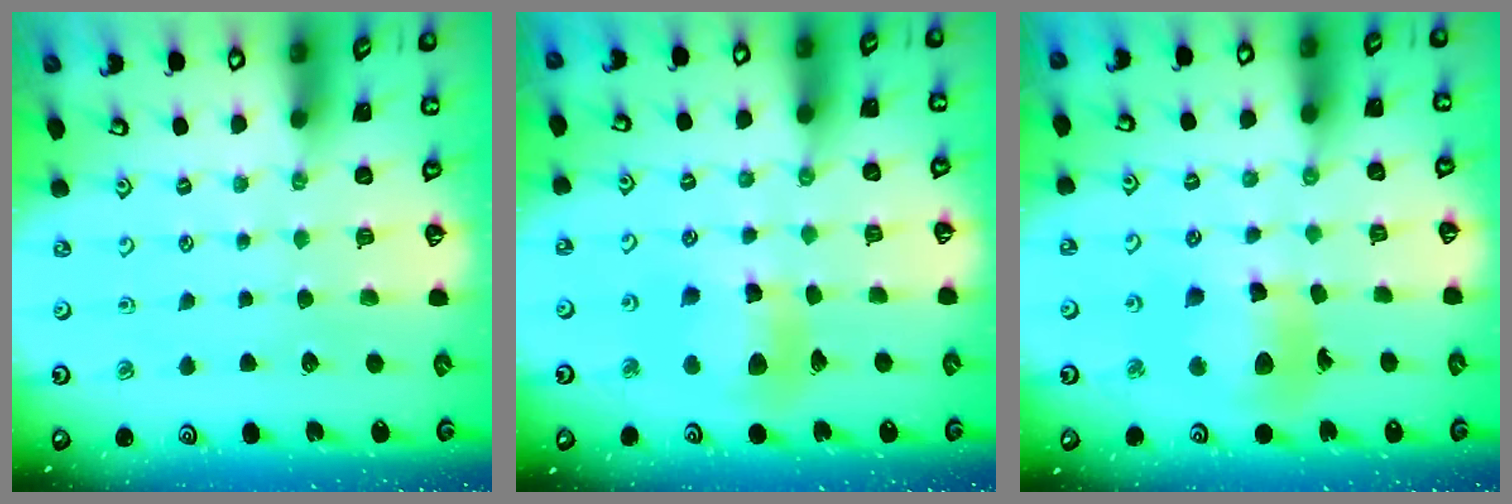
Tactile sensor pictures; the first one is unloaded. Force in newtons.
{"total": 10.6, "press": 10.5, "slide": 1.3}
{"total": 12.5, "press": 12.4, "slide": 1.5}